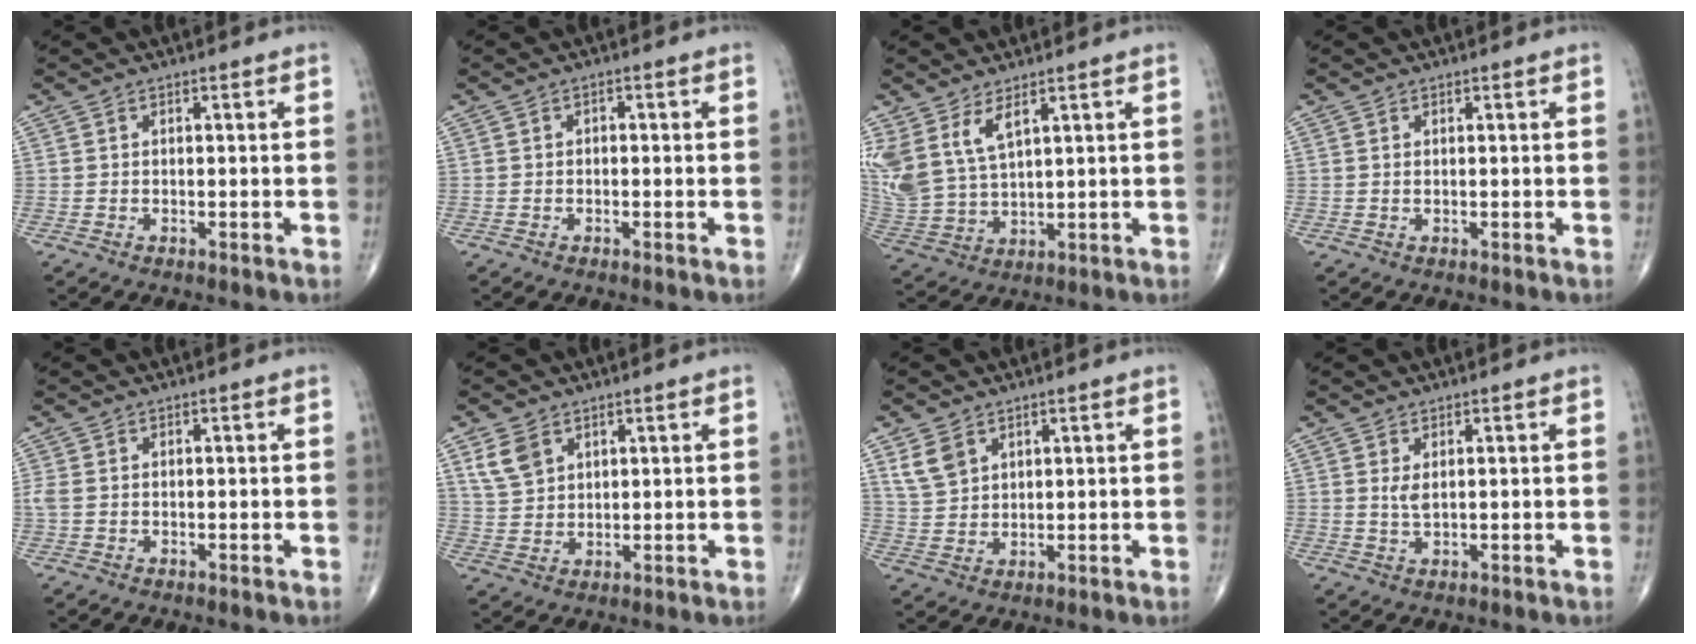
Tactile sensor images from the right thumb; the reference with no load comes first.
{"total": 0.8, "force": [-0.1, 0.6, 0.5], "torque": [-0.002, 0.003, -0.006]}
{"total": 11.4, "force": [5.9, 5.4, 8.1], "torque": [-0.183, -0.025, 0.136]}
{"total": 0.0}
{"total": 1.7, "force": [0.0, 1.1, 1.2], "torque": [-0.045, 0.005, 0.001]}
{"total": 5.7, "force": [3.1, 3.8, 2.9], "torque": [-0.046, -0.010, 0.067]}
{"total": 5.4, "force": [3.0, 3.6, 2.6], "torque": [-0.039, -0.011, 0.067]}
{"total": 1.9, "force": [0.7, 0.7, 1.7], "torque": [-0.033, -0.005, 0.017]}